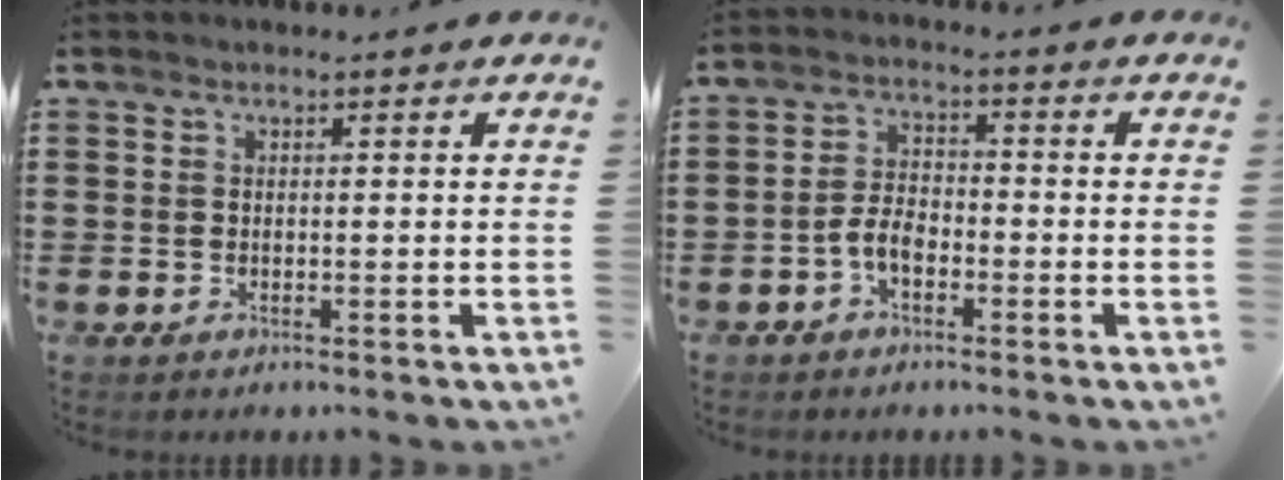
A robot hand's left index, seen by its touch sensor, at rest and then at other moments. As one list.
[{"total": 3.8, "force": [-2.3, 1.8, 2.4], "torque": [-0.059, 0.005, -0.048]}]